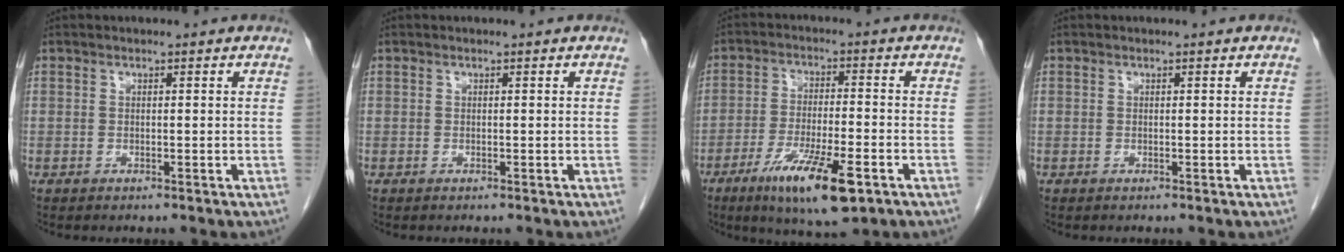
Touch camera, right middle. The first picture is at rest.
{"total": 0.0}
{"total": 12.0, "force": [-6.3, 2.0, 10.0], "torque": [-0.180, -0.026, -0.100]}
{"total": 0.0}